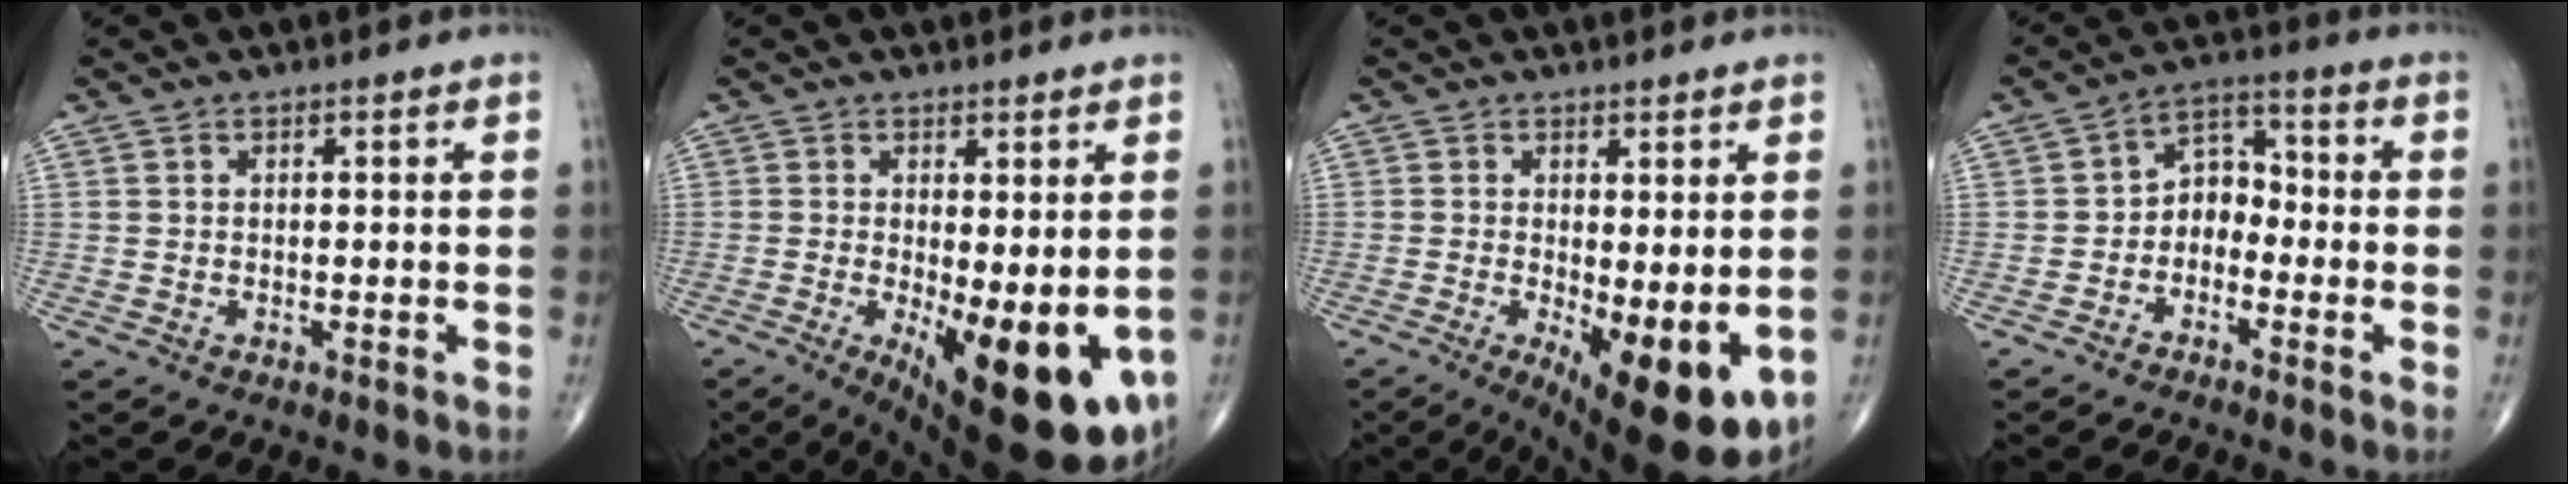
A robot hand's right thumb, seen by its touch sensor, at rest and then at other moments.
{"total": 16.4, "force": [-3.8, 5.6, 14.9], "torque": [-0.176, -0.027, -0.033]}
{"total": 13.0, "force": [-3.0, 4.7, 11.8], "torque": [-0.166, -0.028, -0.030]}
{"total": 4.6, "force": [-1.7, 3.3, 2.6], "torque": [-0.020, 0.032, -0.045]}